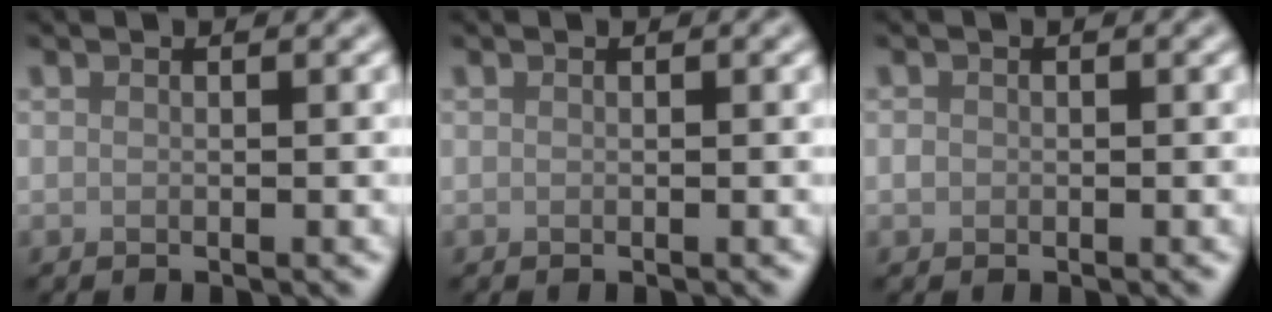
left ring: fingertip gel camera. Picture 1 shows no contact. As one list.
[{"total": 0.0}, {"total": 0.6, "force": [-0.2, 0.6, 0.1], "torque": [0.000, -0.004, -0.005]}]